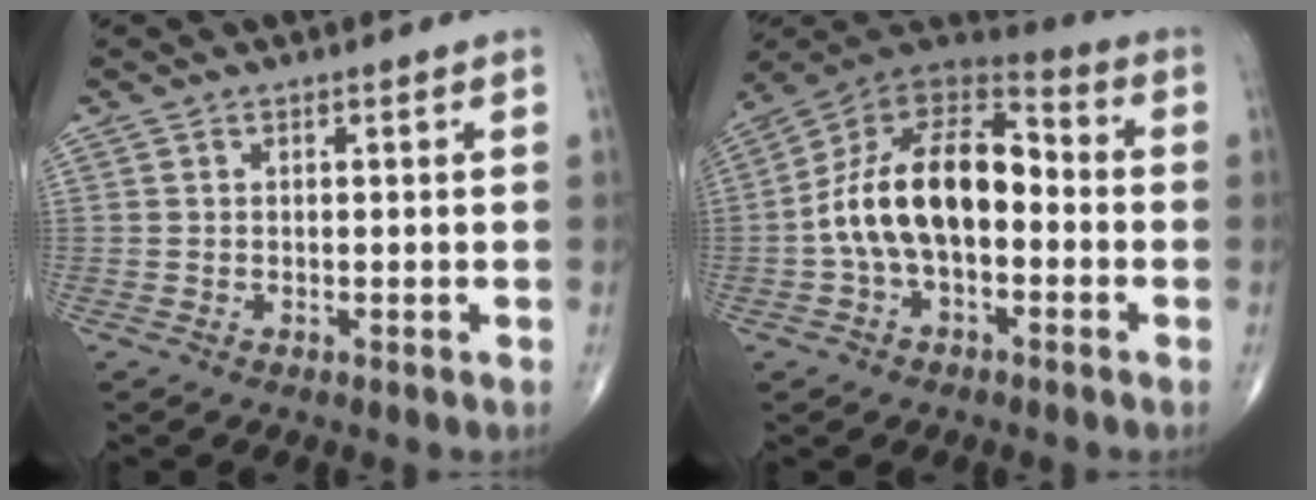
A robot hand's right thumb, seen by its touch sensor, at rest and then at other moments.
{"total": 17.4, "force": [-1.8, 10.0, 14.2], "torque": [-0.238, 0.050, -0.042]}